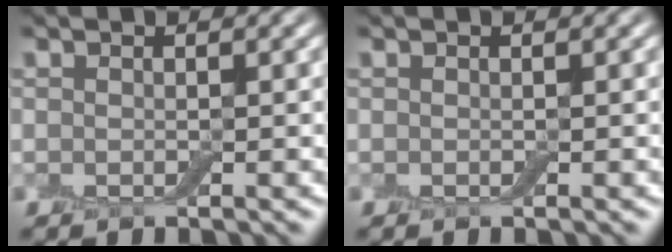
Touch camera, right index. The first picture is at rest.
{"total": 0.0}